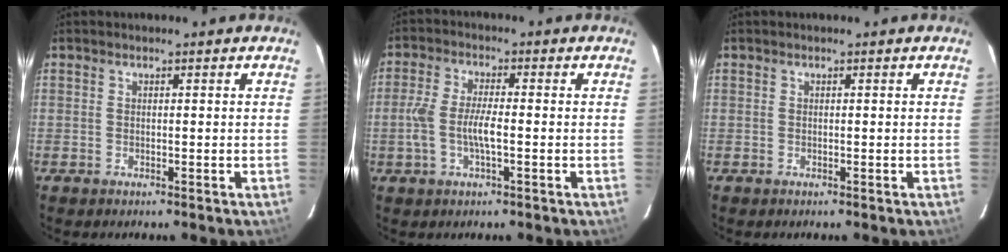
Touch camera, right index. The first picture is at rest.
{"total": 6.3, "force": [-1.4, 1.6, 5.9], "torque": [-0.126, 0.003, -0.028]}
{"total": 0.0}